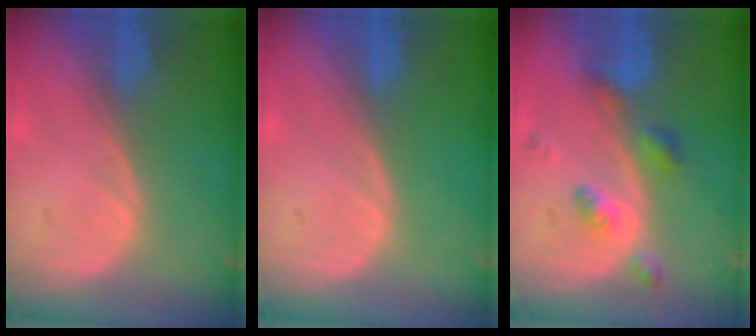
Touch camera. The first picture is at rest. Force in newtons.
{"total": 0.0}
{"total": 5.3, "press": 4.6, "slide": 2.7}